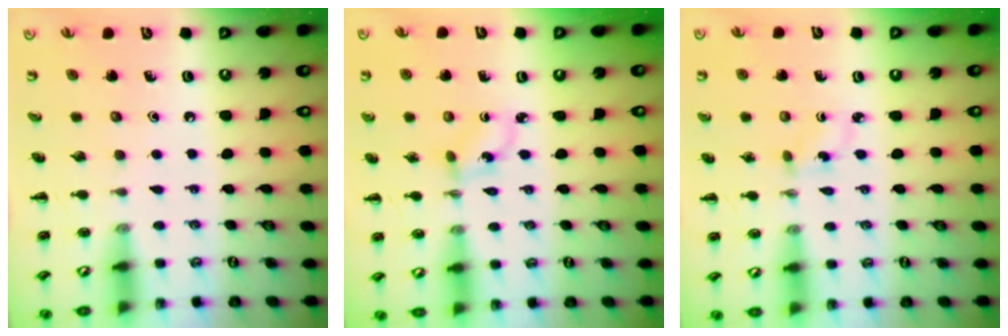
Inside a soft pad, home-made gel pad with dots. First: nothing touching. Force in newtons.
{"total": 1.0, "press": 0.9, "slide": 0.5}
{"total": 2.2, "press": 2.1, "slide": 0.8}